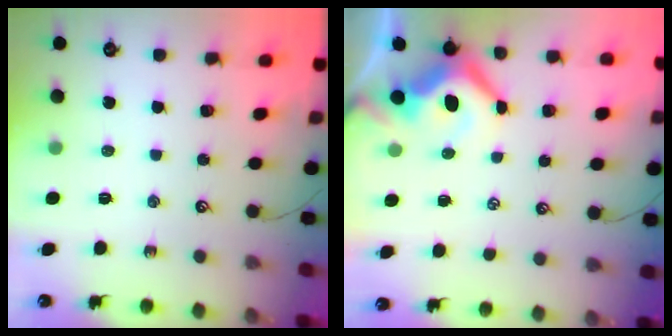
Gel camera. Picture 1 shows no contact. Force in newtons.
{"total": 6.4, "press": 6.3, "slide": 1.5}